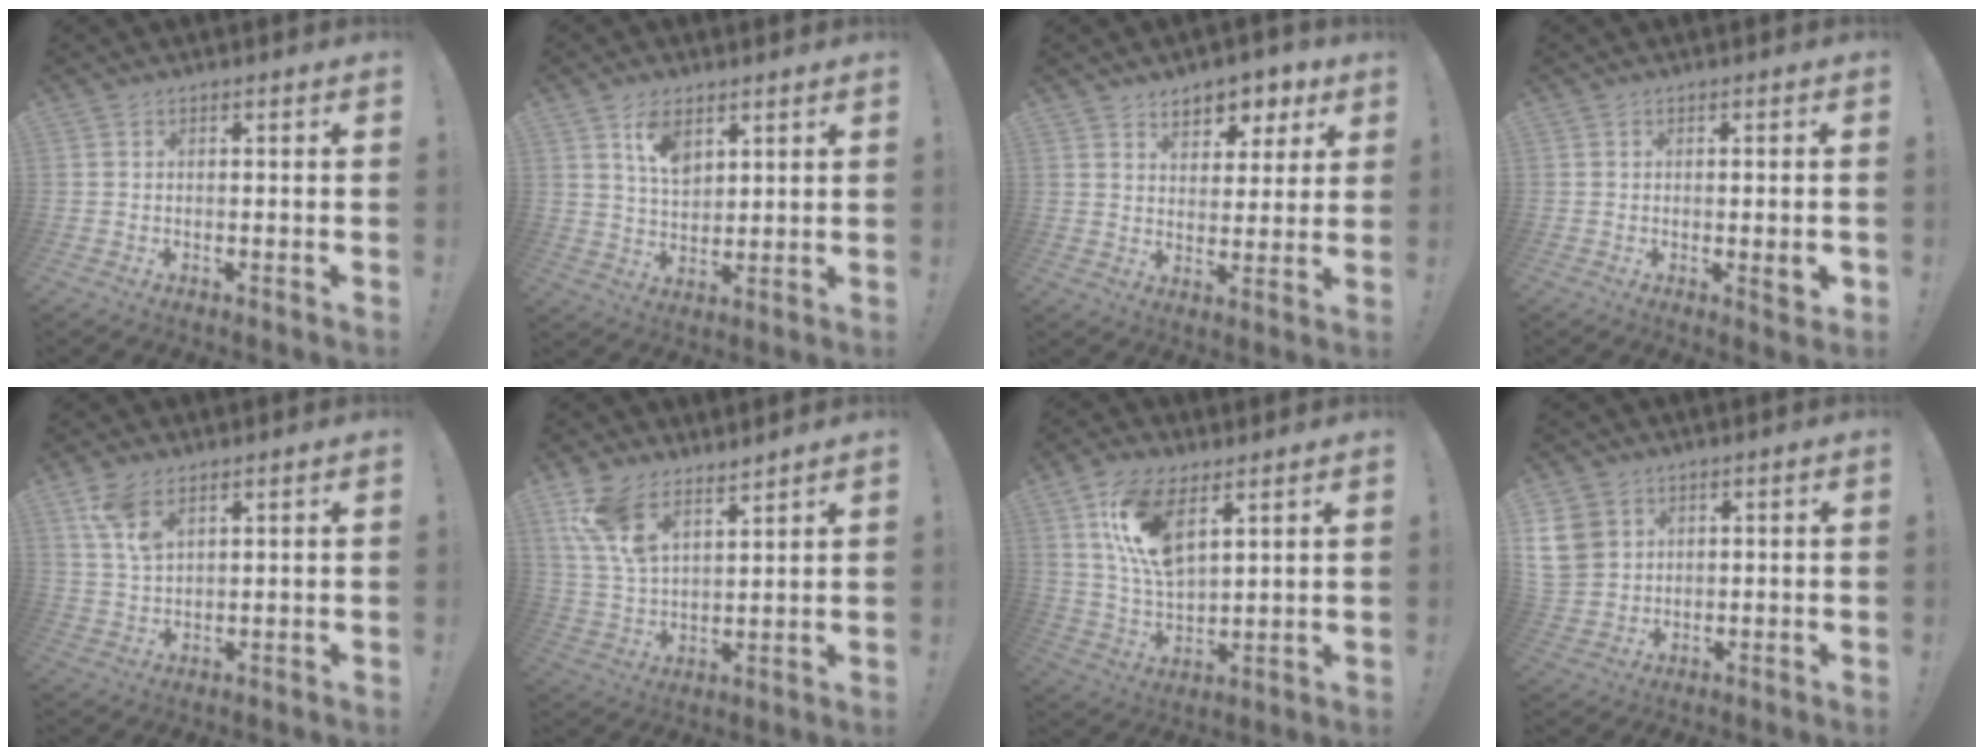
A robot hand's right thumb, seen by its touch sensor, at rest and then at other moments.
{"total": 8.8, "force": [5.0, 5.2, 5.0], "torque": [-0.079, -0.022, 0.092]}
{"total": 7.2, "force": [4.7, 4.9, 2.3], "torque": [-0.023, -0.034, 0.088]}
{"total": 4.1, "force": [-0.6, 0.6, 4.0], "torque": [-0.042, -0.011, -0.009]}
{"total": 7.5, "force": [4.4, 3.6, 4.9], "torque": [-0.086, -0.018, 0.083]}
{"total": 11.2, "force": [8.5, 4.8, 5.3], "torque": [-0.113, -0.045, 0.166]}
{"total": 14.6, "force": [7.5, 7.4, 10.1], "torque": [-0.201, -0.024, 0.138]}
{"total": 9.0, "force": [3.0, 7.7, 3.6], "torque": [-0.079, -0.008, 0.063]}